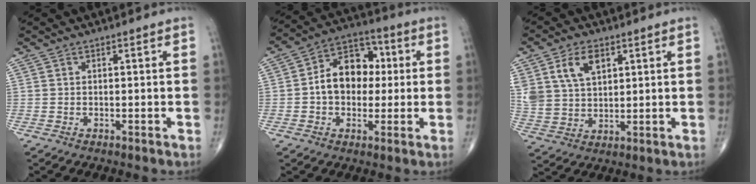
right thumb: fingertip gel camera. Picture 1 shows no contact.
{"total": 12.2, "force": [0.5, 9.0, 8.2], "torque": [-0.098, 0.030, -0.001]}
{"total": 9.9, "force": [4.4, 6.2, 6.3], "torque": [-0.112, -0.012, 0.092]}